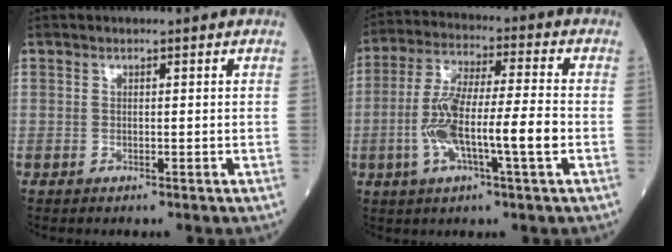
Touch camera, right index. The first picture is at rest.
{"total": 12.3, "force": [-2.9, 1.3, 11.9], "torque": [-0.231, 0.009, -0.056]}